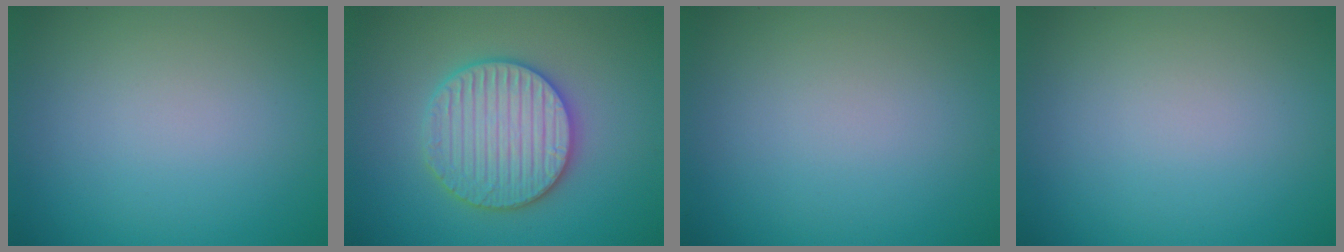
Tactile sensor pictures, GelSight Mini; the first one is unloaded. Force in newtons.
{"total": 5.9, "press": 5.8, "slide": 1.1}
{"total": 0.0}
{"total": 0.0}